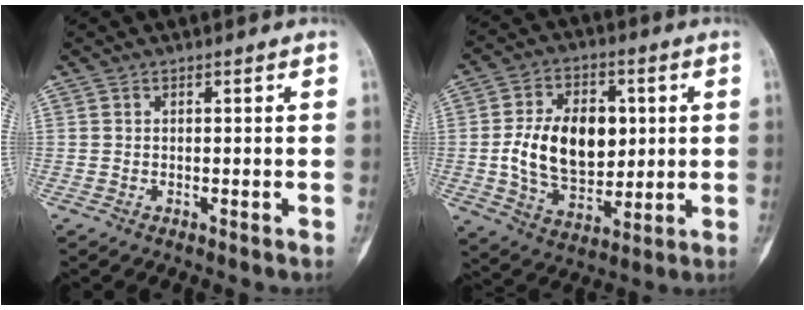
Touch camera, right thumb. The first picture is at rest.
{"total": 15.9, "force": [1.4, 10.4, 11.9], "torque": [-0.167, -0.004, 0.033]}